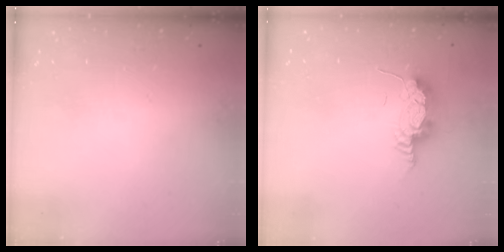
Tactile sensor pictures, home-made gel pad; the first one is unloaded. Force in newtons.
{"total": 8.0, "press": 7.8, "slide": 1.7}